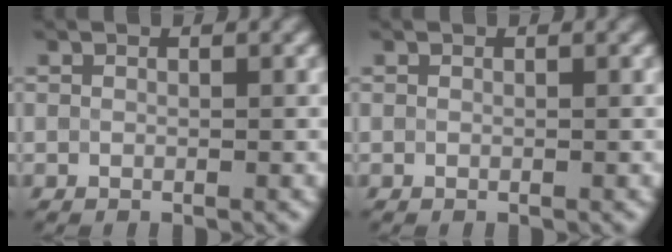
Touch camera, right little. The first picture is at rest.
{"total": 0.0}